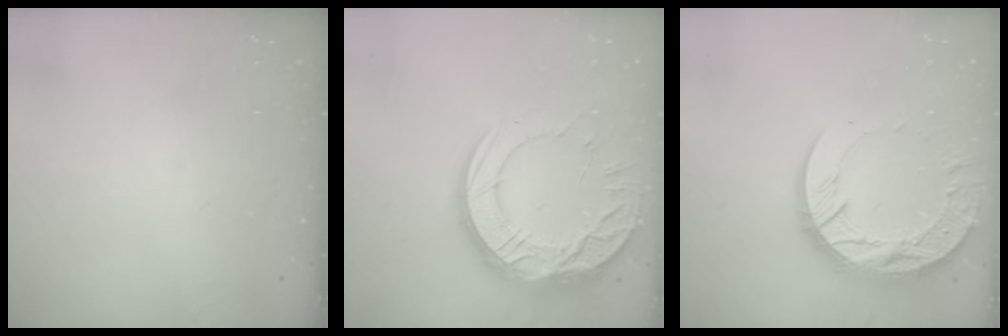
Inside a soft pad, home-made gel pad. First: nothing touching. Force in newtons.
{"total": 18.6, "press": 18.6, "slide": 1.4}
{"total": 18.7, "press": 18.6, "slide": 1.8}